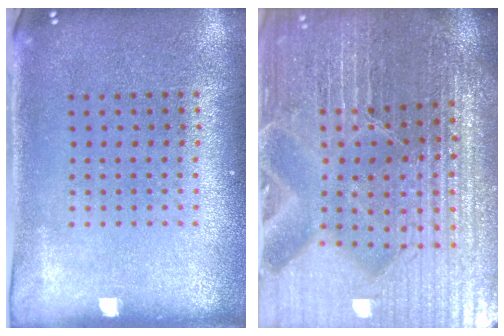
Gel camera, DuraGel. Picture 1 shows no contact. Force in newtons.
{"total": 5.5, "press": 5.1, "slide": 1.9}